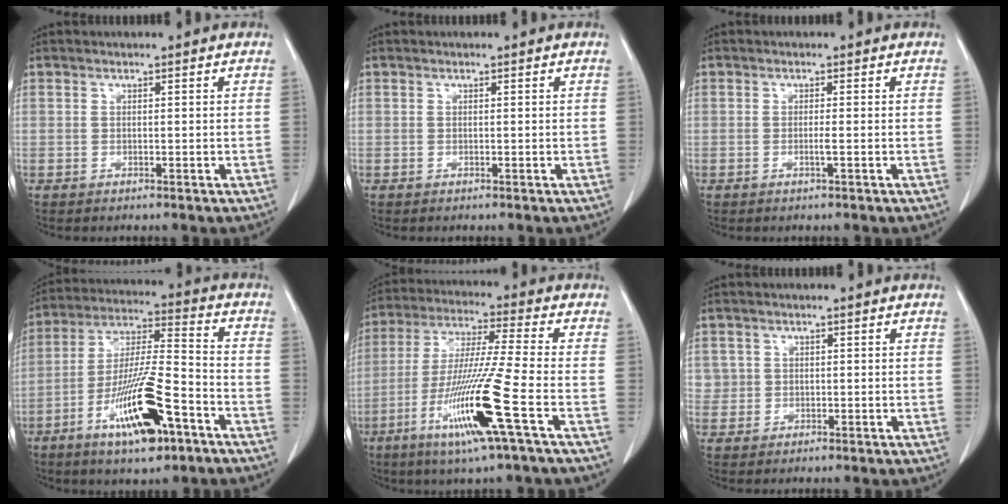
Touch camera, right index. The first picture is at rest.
{"total": 0.0}
{"total": 0.9, "force": [-0.4, -0.2, 0.8], "torque": [-0.016, -0.001, -0.008]}
{"total": 15.6, "force": [-7.8, 3.0, 13.1], "torque": [-0.250, -0.007, -0.132]}
{"total": 15.2, "force": [-6.1, -1.4, 13.8], "torque": [-0.282, -0.027, -0.117]}
{"total": 1.7, "force": [0.3, 1.7, -0.2], "torque": [0.017, 0.004, 0.000]}